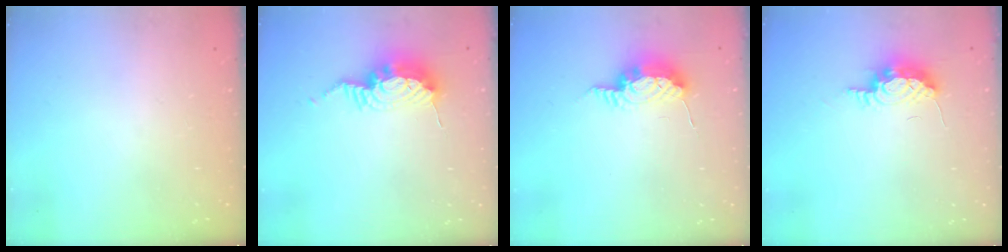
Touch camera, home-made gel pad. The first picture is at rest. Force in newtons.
{"total": 10.9, "press": 10.8, "slide": 0.9}
{"total": 15.2, "press": 10.7, "slide": 10.8}
{"total": 13.8, "press": 9.6, "slide": 10.0}